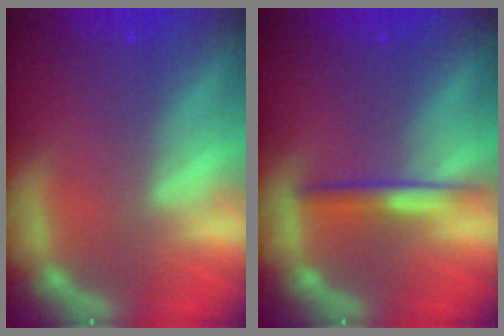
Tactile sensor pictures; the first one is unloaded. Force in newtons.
{"total": 2.5}